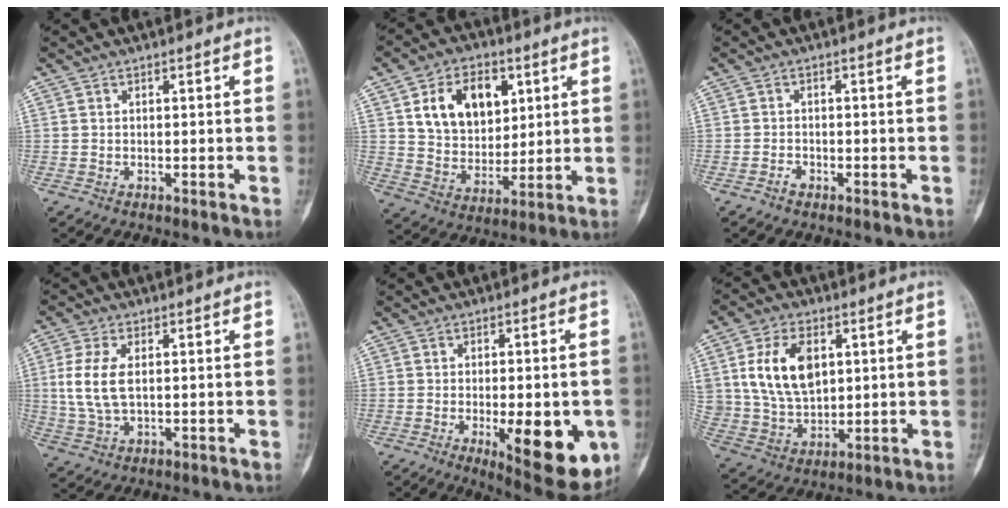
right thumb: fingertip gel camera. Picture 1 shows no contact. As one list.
[{"total": 14.6, "force": [5.2, 10.2, 9.2], "torque": [-0.102, -0.020, 0.097]}, {"total": 1.4, "force": [-1.0, 0.8, 0.6], "torque": [-0.010, 0.005, -0.019]}, {"total": 8.0, "force": [0.9, 4.3, 6.7], "torque": [-0.151, -0.001, 0.019]}, {"total": 15.3, "force": [-4.1, 5.6, 13.7], "torque": [-0.154, -0.012, -0.040]}, {"total": 13.6, "force": [3.6, 8.9, 9.7], "torque": [-0.159, -0.010, 0.077]}]